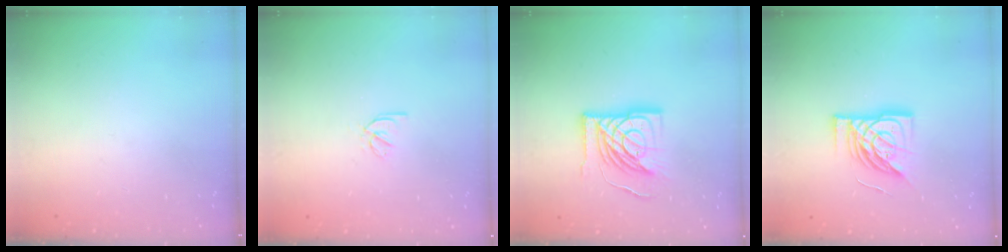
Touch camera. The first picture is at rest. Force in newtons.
{"total": 2.3, "press": 2.2, "slide": 0.5}
{"total": 17.5, "press": 17.4, "slide": 2.2}
{"total": 15.1, "press": 15.0, "slide": 1.7}